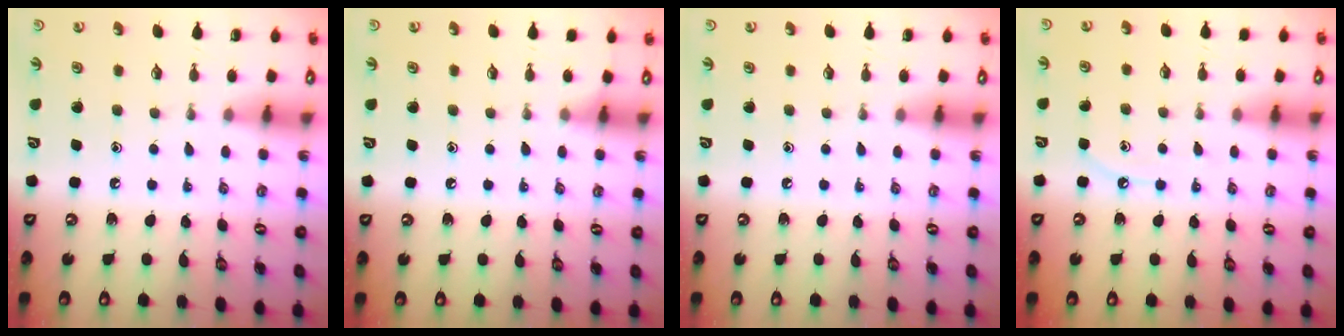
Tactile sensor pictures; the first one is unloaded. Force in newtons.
{"total": 3.7, "press": 3.6, "slide": 0.5}
{"total": 0.0}
{"total": 6.2, "press": 6.1, "slide": 0.6}